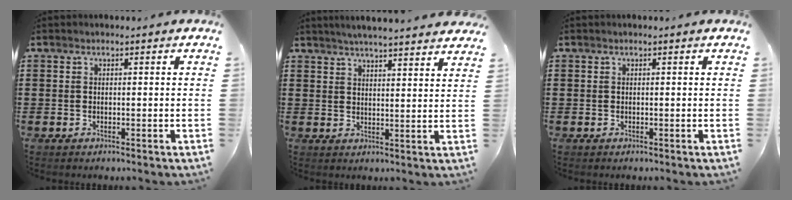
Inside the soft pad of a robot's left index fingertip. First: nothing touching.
{"total": 3.8, "force": [3.7, -0.4, 0.8], "torque": [-0.029, -0.018, 0.064]}
{"total": 0.0}